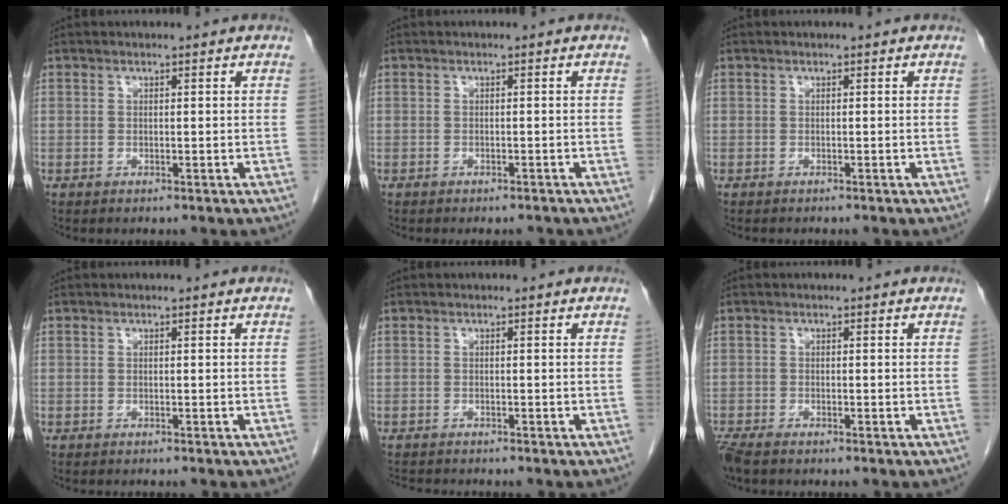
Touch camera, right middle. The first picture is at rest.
{"total": 2.6, "force": [-2.4, 0.8, 0.8], "torque": [-0.014, -0.006, -0.027]}
{"total": 1.4, "force": [-1.2, 0.2, 0.6], "torque": [-0.012, -0.002, -0.013]}
{"total": 1.4, "force": [-1.2, 0.2, 0.6], "torque": [-0.011, -0.002, -0.013]}
{"total": 2.8, "force": [-2.7, 0.2, 0.7], "torque": [-0.013, -0.013, -0.042]}
{"total": 2.6, "force": [-2.2, 0.6, 1.3], "torque": [-0.030, -0.009, -0.041]}